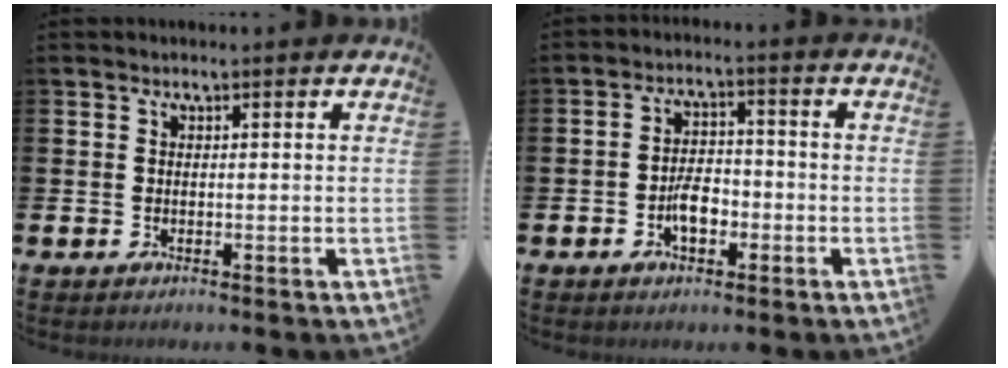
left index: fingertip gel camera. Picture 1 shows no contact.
{"total": 4.2, "force": [-1.6, 2.3, 3.1], "torque": [-0.050, 0.006, -0.030]}